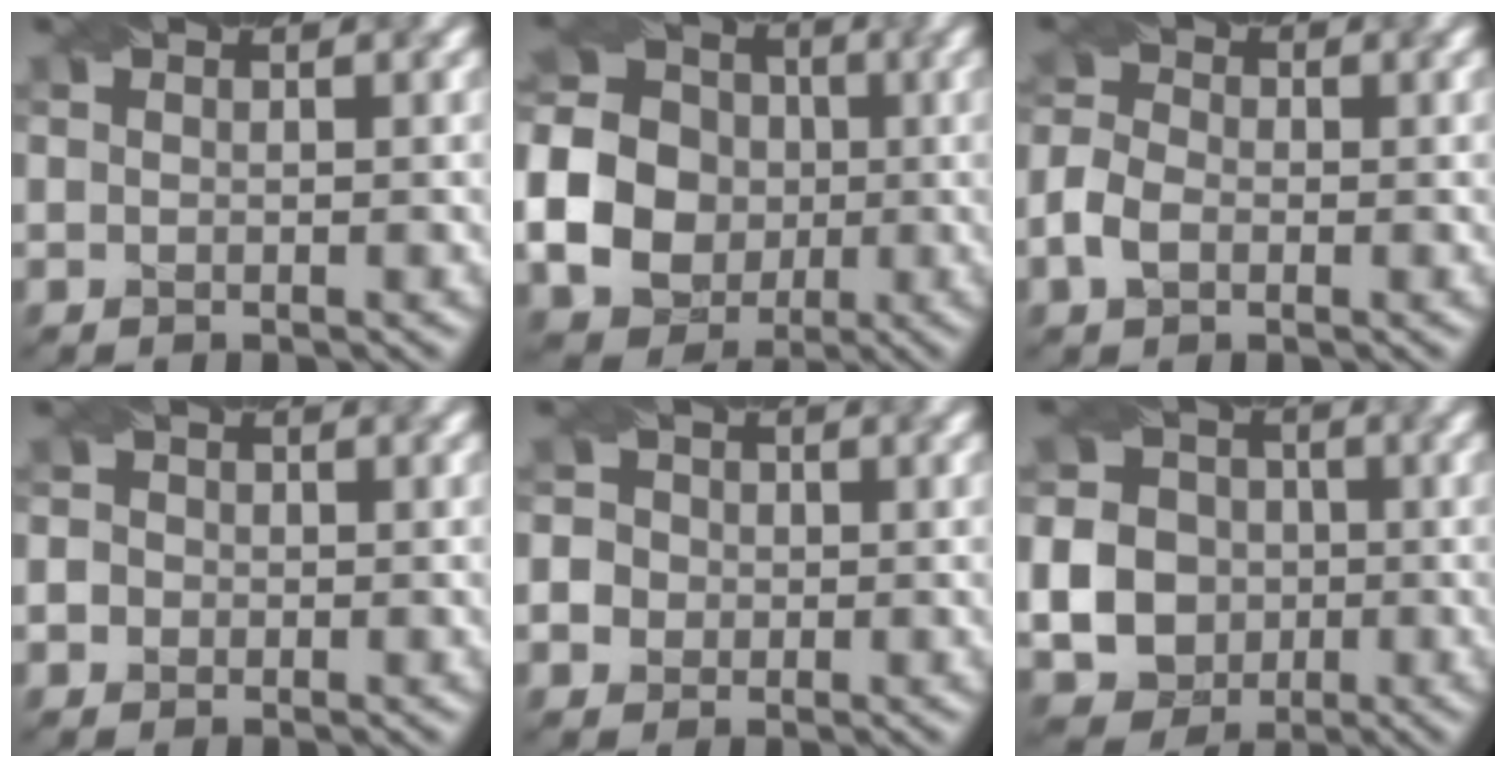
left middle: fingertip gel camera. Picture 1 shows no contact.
{"total": 21.6, "force": [-2.5, 20.6, 6.1], "torque": [-0.165, -0.008, -0.091]}
{"total": 3.1, "force": [-1.3, 2.2, 1.8], "torque": [-0.042, 0.002, -0.032]}
{"total": 2.4, "force": [-0.3, 2.2, 0.7], "torque": [0.006, 0.019, -0.031]}
{"total": 5.4, "force": [-0.5, 5.2, 1.6], "torque": [-0.029, 0.026, -0.031]}
{"total": 13.0, "force": [-2.3, 12.2, 3.8], "torque": [-0.109, -0.013, -0.058]}